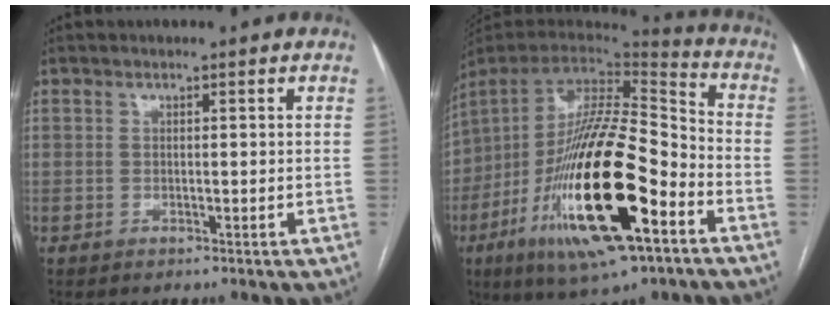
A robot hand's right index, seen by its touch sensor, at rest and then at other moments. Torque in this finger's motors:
{"motor_torque": [1.11, -0.99, 0.12, -0.03]}